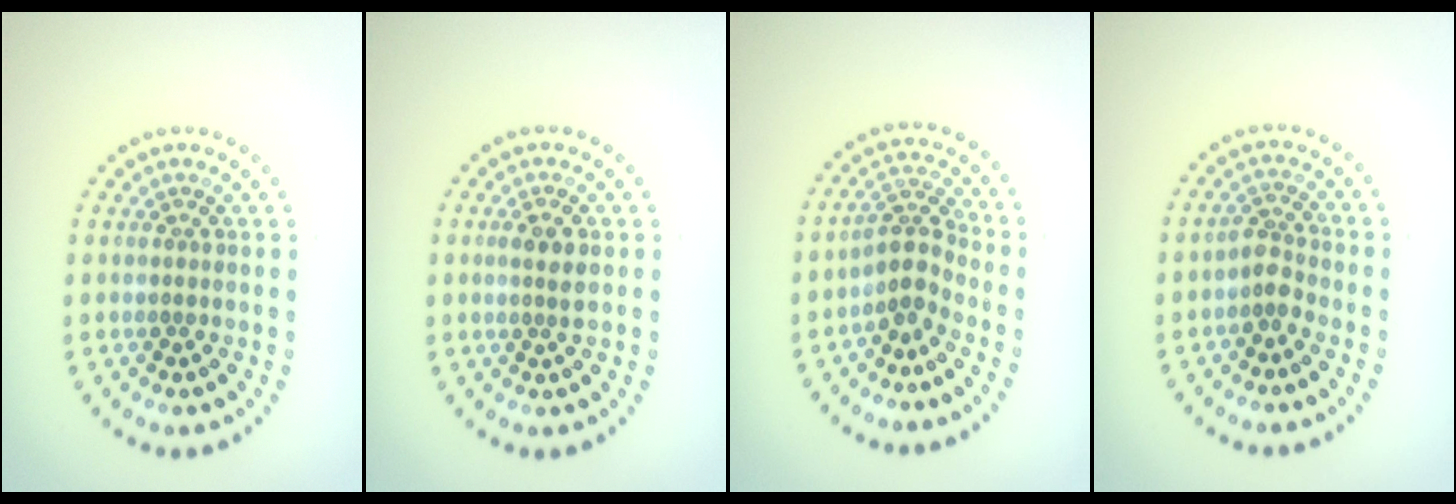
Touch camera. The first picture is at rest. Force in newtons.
{"total": 1.8, "press": 1.6, "slide": 0.7}
{"total": 2.6, "press": 1.9, "slide": 1.9}
{"total": 2.0, "press": 1.4, "slide": 1.4}